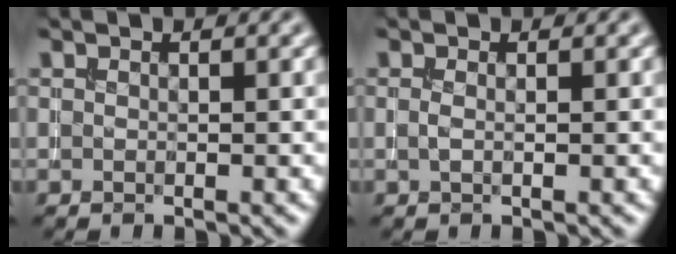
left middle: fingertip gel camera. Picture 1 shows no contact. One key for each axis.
{"total": 0.7, "fx": 0.0, "fy": 0.3, "fz": 0.7, "tx": -0.017, "ty": -0.001, "tz": -0.001}